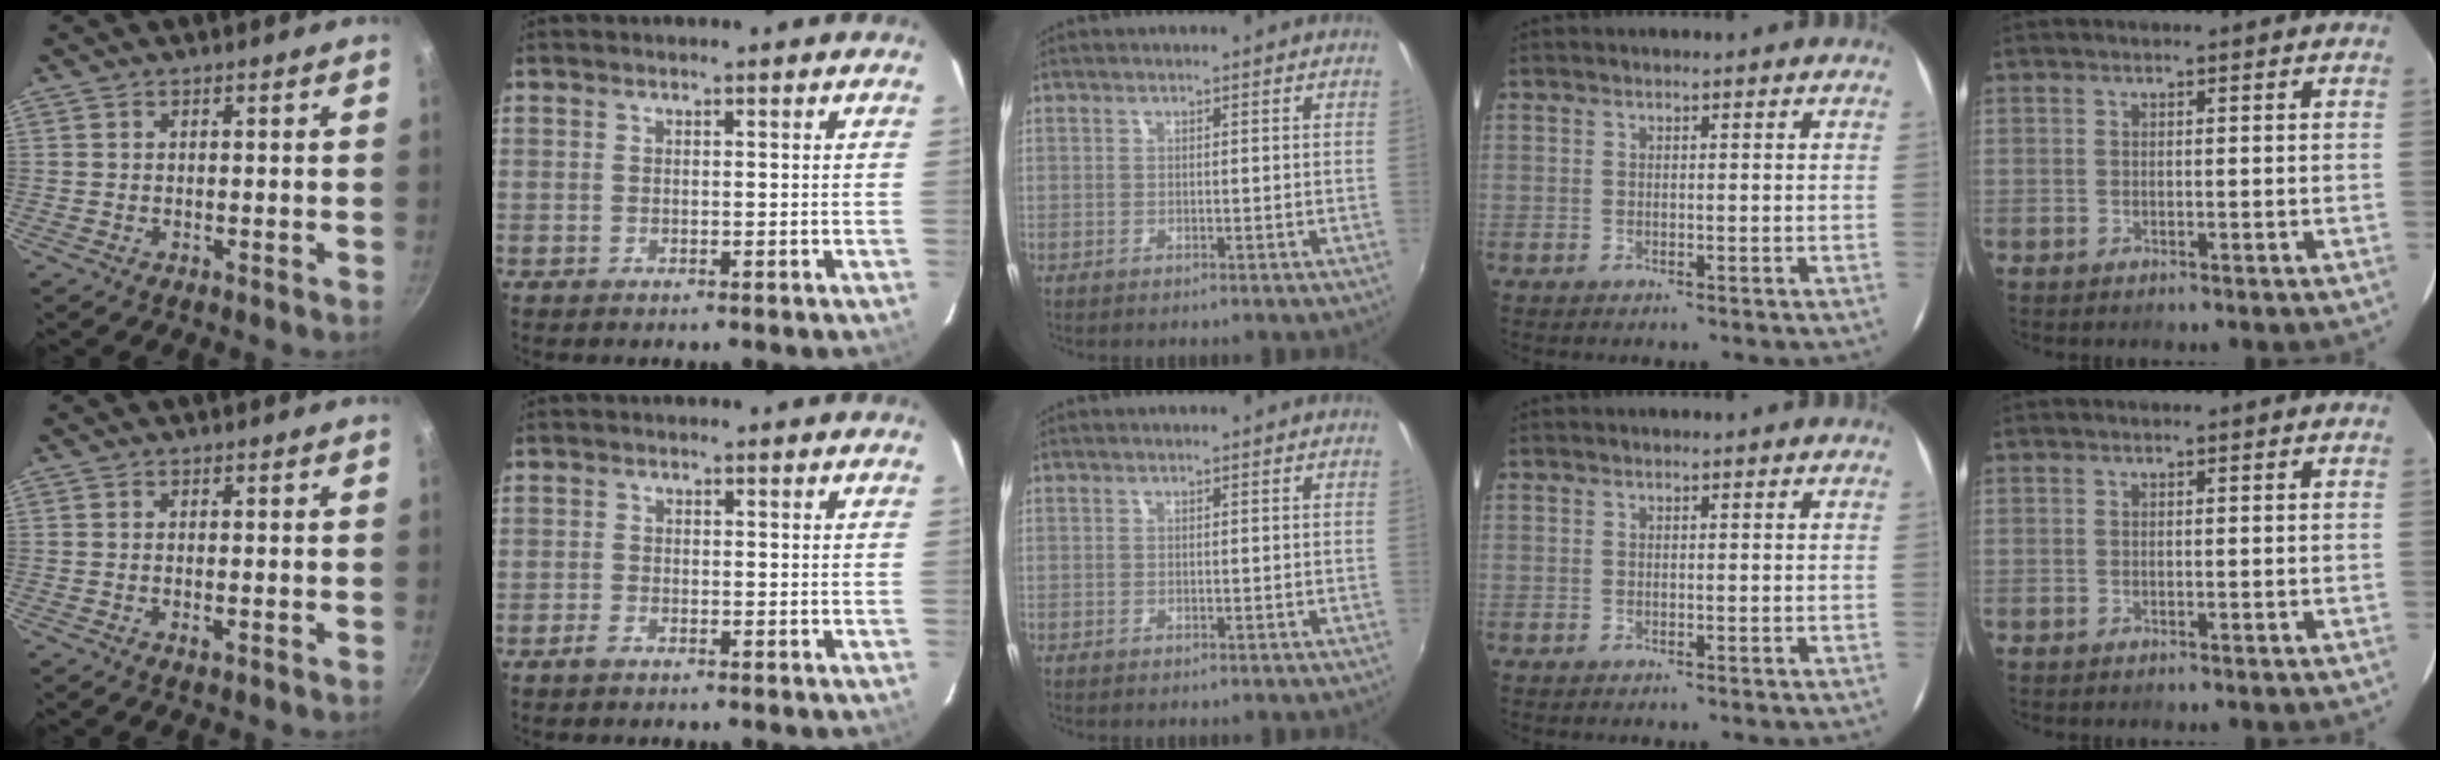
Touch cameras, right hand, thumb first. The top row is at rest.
{"thumb": {"total": 1.3, "force": [-0.4, 0.5, 1.2], "torque": [-0.025, 0.000, -0.008]}, "index": {"total": 1.5, "force": [-1.2, 0.6, 0.7], "torque": [-0.019, -0.001, -0.027]}}